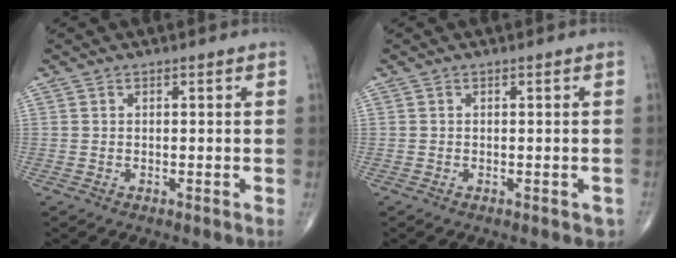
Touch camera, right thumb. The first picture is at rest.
{"total": 1.2, "force": [-0.7, 0.7, 0.7], "torque": [0.002, 0.006, -0.008]}